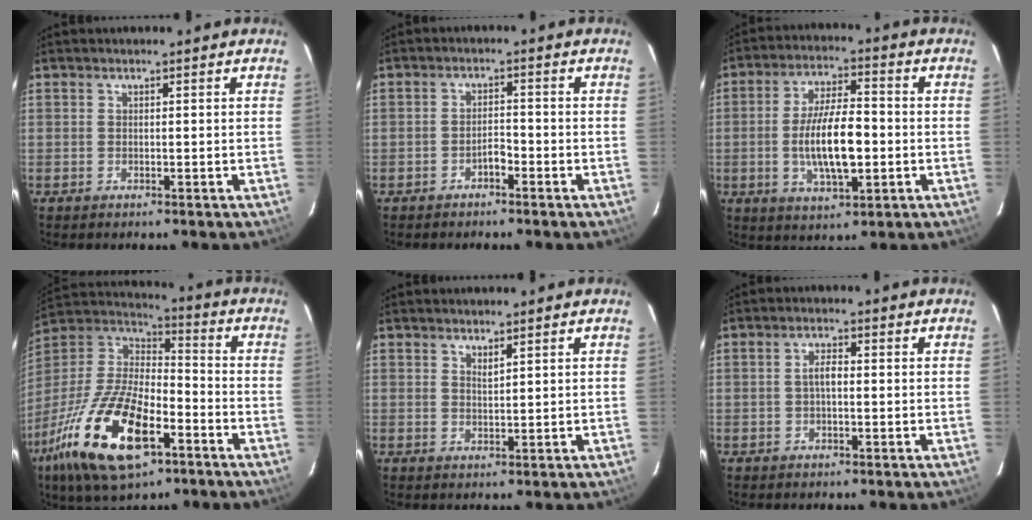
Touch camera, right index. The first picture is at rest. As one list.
[{"total": 2.1, "force": [-1.7, 0.7, 1.1], "torque": [-0.022, 0.007, -0.028]}, {"total": 11.8, "force": [-1.9, 4.2, 10.9], "torque": [-0.209, -0.004, -0.028]}, {"total": 23.7, "force": [-11.9, 9.8, 17.9], "torque": [-0.373, -0.040, -0.213]}, {"total": 1.3, "force": [1.1, 0.2, 0.7], "torque": [-0.012, -0.001, 0.020]}, {"total": 2.2, "force": [-0.2, 0.8, 2.0], "torque": [-0.040, 0.007, -0.004]}]